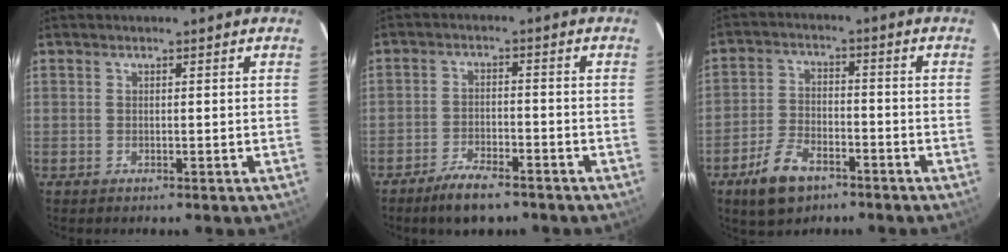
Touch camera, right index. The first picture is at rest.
{"total": 7.1, "force": [-5.5, 2.4, 3.8], "torque": [-0.091, 0.000, -0.095]}
{"total": 7.8, "force": [-4.9, 4.2, 4.3], "torque": [-0.113, 0.000, -0.088]}